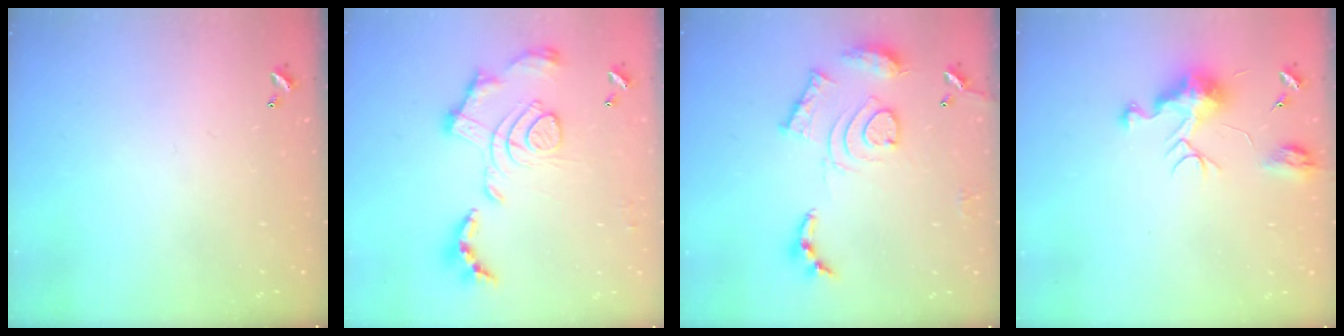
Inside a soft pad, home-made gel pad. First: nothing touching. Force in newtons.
{"total": 2.1, "press": 1.4, "slide": 1.5}
{"total": 15.7, "press": 15.6, "slide": 1.4}
{"total": 9.5, "press": 9.5, "slide": 0.5}